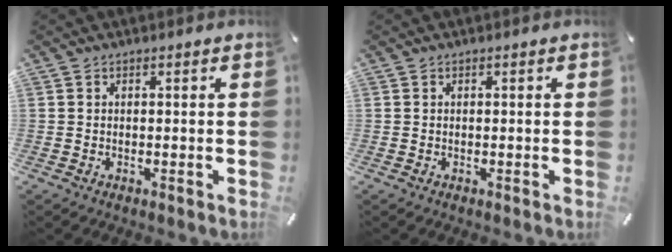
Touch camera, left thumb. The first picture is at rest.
{"total": 0.0}